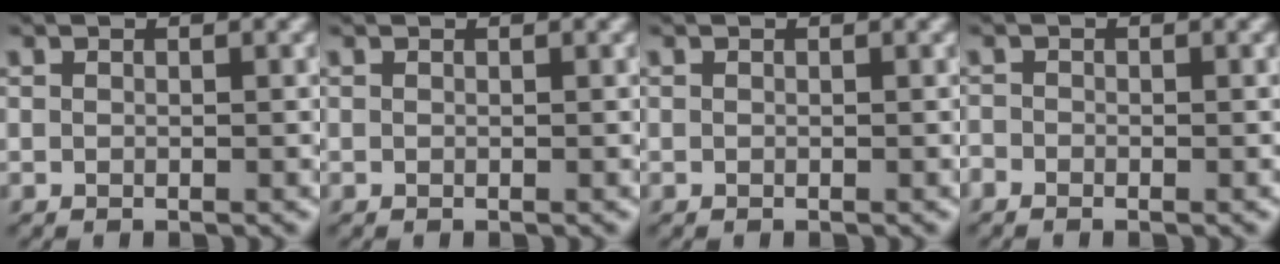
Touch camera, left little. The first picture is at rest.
{"total": 0.0}
{"total": 0.0}
{"total": 0.8, "force": [-0.6, 0.5, 0.2], "torque": [-0.005, -0.001, -0.013]}